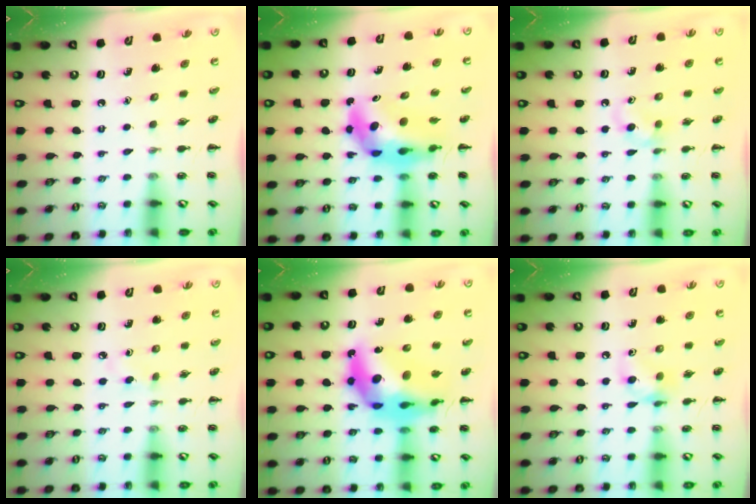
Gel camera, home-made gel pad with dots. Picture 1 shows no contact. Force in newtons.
{"total": 10.6, "press": 10.0, "slide": 3.3}
{"total": 3.9, "press": 3.8, "slide": 1.1}
{"total": 3.0, "press": 2.7, "slide": 1.3}
{"total": 18.4, "press": 17.7, "slide": 5.1}
{"total": 7.0, "press": 7.0, "slide": 0.4}